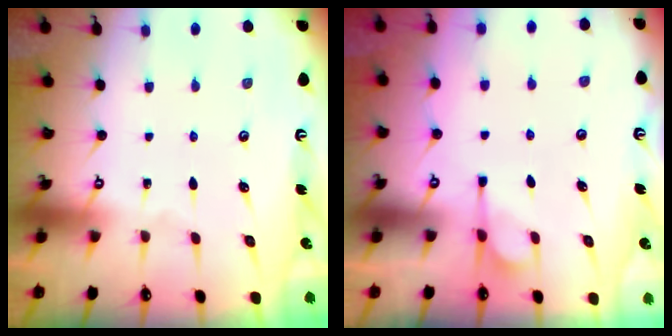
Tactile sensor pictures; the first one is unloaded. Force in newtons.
{"total": 2.1, "press": 1.9, "slide": 0.9}